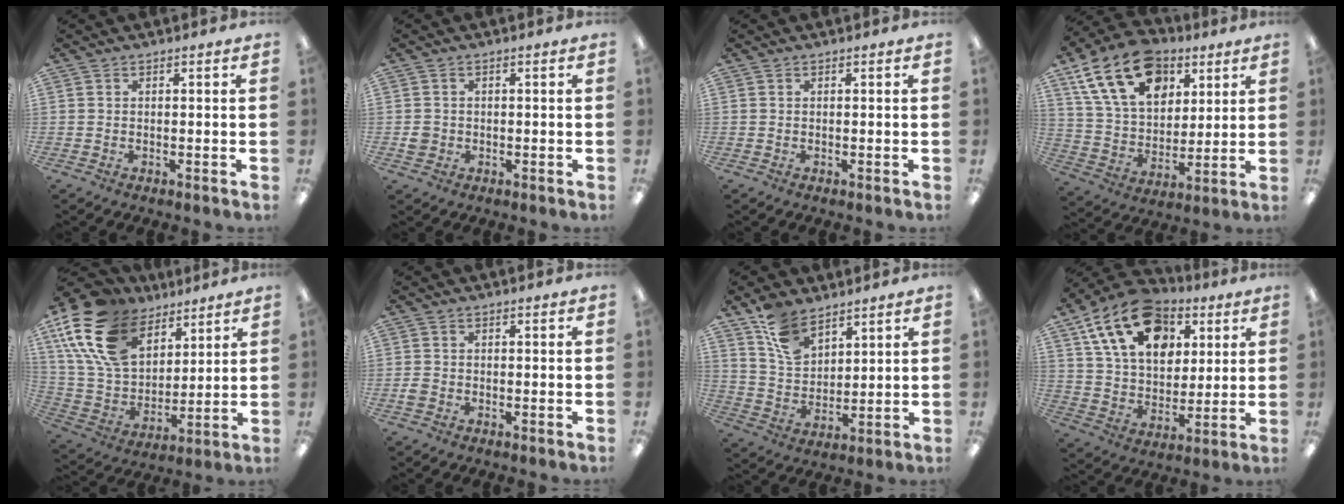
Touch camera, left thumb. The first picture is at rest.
{"total": 2.6, "force": [-0.3, 2.4, 0.8], "torque": [-0.007, 0.001, -0.008]}
{"total": 0.0}
{"total": 20.2, "force": [10.6, 13.1, 11.1], "torque": [-0.194, -0.032, 0.198]}
{"total": 21.6, "force": [12.4, 13.1, 12.0], "torque": [-0.279, -0.053, 0.229]}
{"total": 1.7, "force": [-0.6, 1.4, 0.8], "torque": [-0.013, 0.005, -0.012]}
{"total": 10.9, "force": [7.6, 6.1, 4.8], "torque": [-0.103, -0.024, 0.149]}
{"total": 19.8, "force": [10.1, 13.0, 11.0], "torque": [-0.186, -0.032, 0.185]}